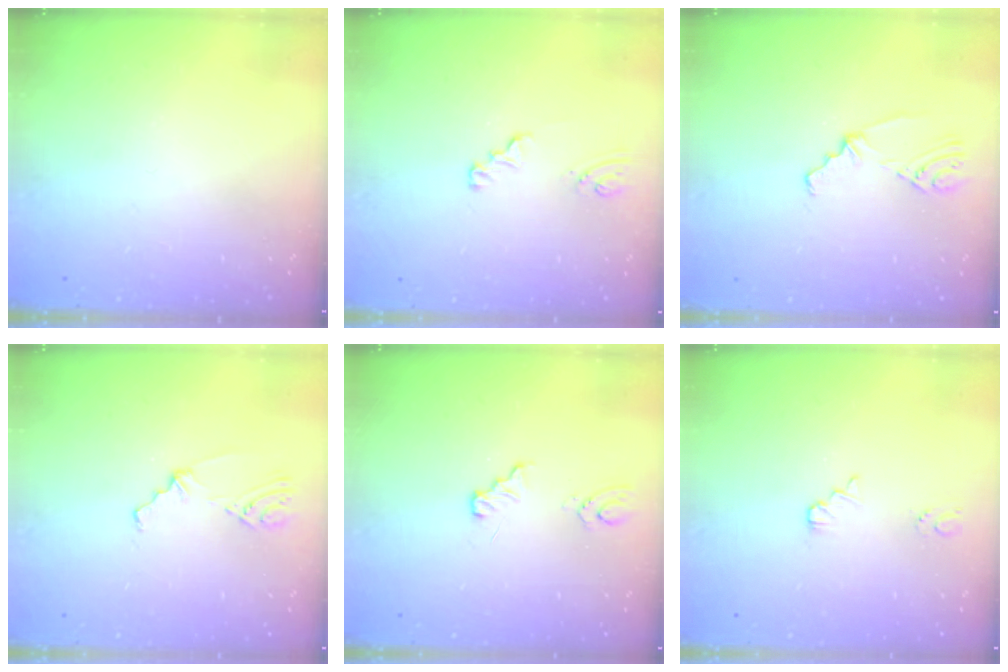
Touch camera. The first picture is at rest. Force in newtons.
{"total": 2.3, "press": 2.3, "slide": 0.2}
{"total": 2.3, "press": 1.9, "slide": 1.4}
{"total": 2.3, "press": 1.7, "slide": 1.5}
{"total": 4.1, "press": 4.1, "slide": 0.3}
{"total": 1.4, "press": 1.4, "slide": 0.2}